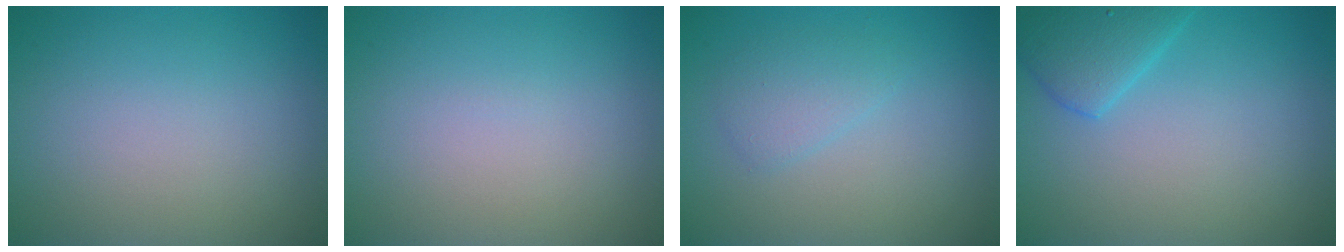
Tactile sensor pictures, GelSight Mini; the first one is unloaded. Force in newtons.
{"total": 0.0}
{"total": 1.7, "press": 1.7, "slide": 0.1}
{"total": 3.1, "press": 3.1, "slide": 0.3}